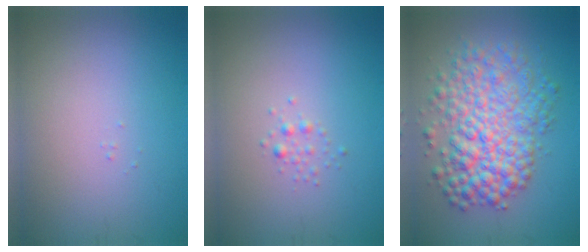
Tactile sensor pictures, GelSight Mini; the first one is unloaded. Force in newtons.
{"total": 0.8, "press": 0.8, "slide": 0.0}
{"total": 7.5, "press": 7.5, "slide": 0.1}